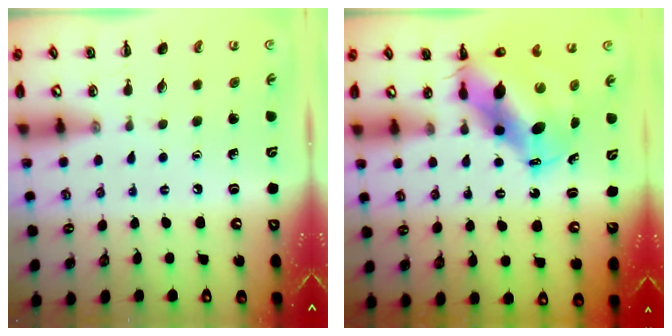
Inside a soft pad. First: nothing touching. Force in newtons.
{"total": 10.4, "press": 10.1, "slide": 2.7}